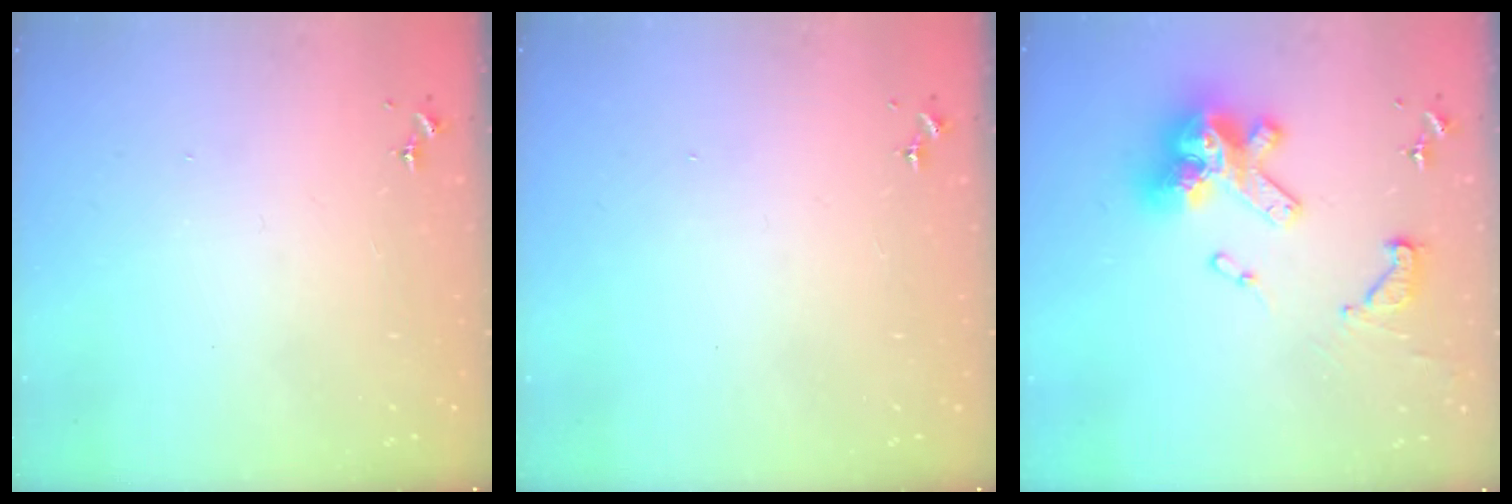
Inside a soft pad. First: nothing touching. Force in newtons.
{"total": 0.0}
{"total": 19.2, "press": 19.0, "slide": 2.0}